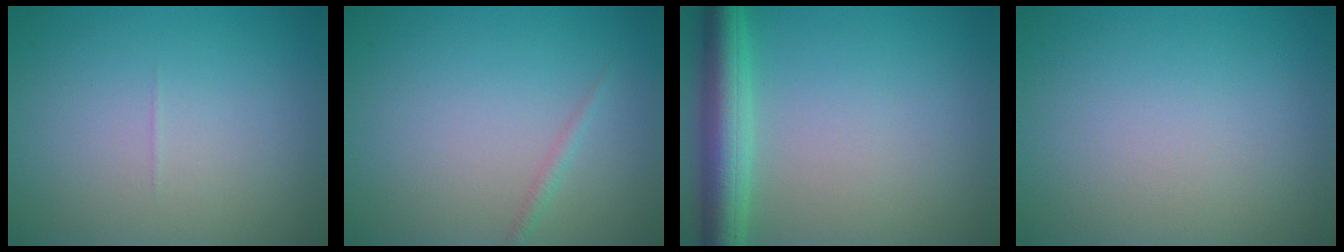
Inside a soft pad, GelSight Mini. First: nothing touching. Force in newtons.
{"total": 0.8, "press": 0.8, "slide": 0.1}
{"total": 5.1, "press": 5.1, "slide": 0.3}
{"total": 0.0}